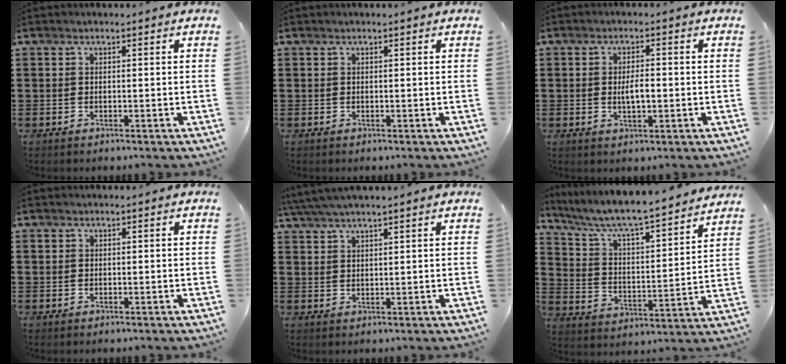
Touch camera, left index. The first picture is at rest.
{"total": 0.0}
{"total": 3.2, "force": [-0.2, 1.1, 2.9], "torque": [-0.055, 0.002, -0.006]}
{"total": 0.5, "force": [0.2, 0.5, 0.2], "torque": [-0.005, 0.004, 0.004]}
{"total": 3.6, "force": [3.1, -0.1, 1.8], "torque": [-0.043, -0.004, 0.059]}
{"total": 5.9, "force": [5.4, 0.2, 2.6], "torque": [-0.075, -0.048, 0.082]}